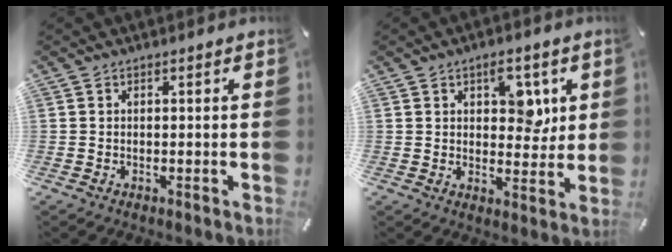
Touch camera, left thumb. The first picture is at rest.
{"total": 7.9, "force": [3.1, 4.9, 5.4], "torque": [-0.052, -0.012, 0.045]}